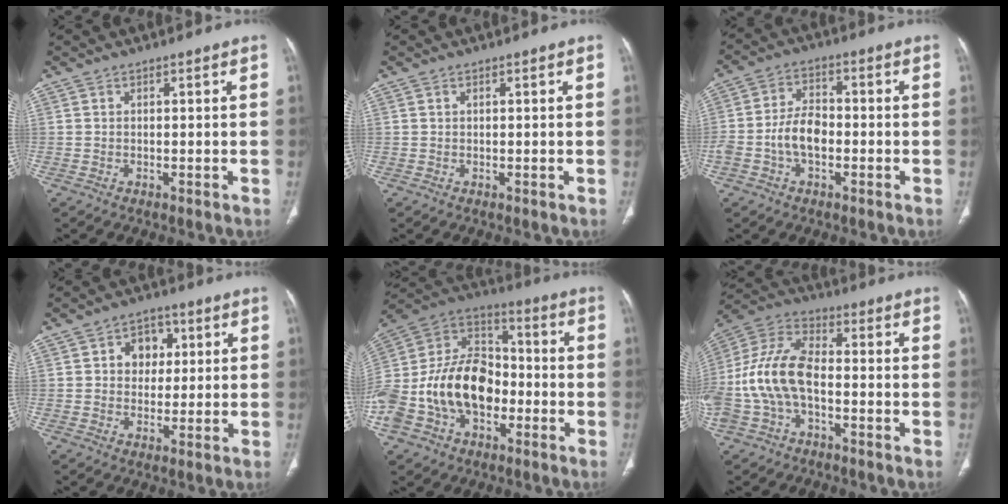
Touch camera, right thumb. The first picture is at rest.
{"total": 0.0}
{"total": 7.1, "force": [-1.9, 4.3, 5.3], "torque": [-0.099, 0.025, -0.041]}
{"total": 6.7, "force": [1.7, 5.3, 3.6], "torque": [-0.016, 0.001, 0.021]}
{"total": 24.5, "force": [-5.4, 17.0, 16.7], "torque": [-0.331, 0.059, -0.091]}
{"total": 15.6, "force": [-2.8, 9.0, 12.5], "torque": [-0.273, 0.039, -0.054]}